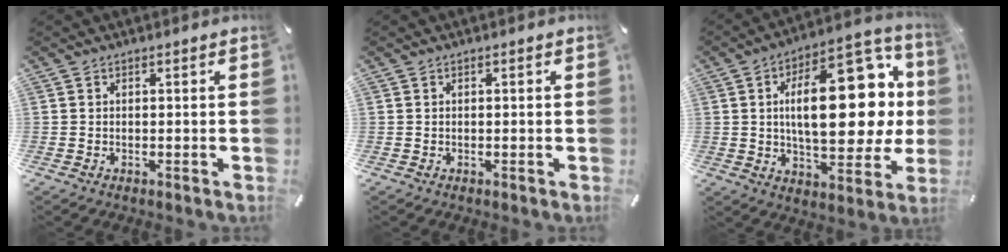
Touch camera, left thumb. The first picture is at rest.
{"total": 0.0}
{"total": 28.3, "force": [5.0, 13.4, 24.5], "torque": [-0.369, -0.026, 0.076]}